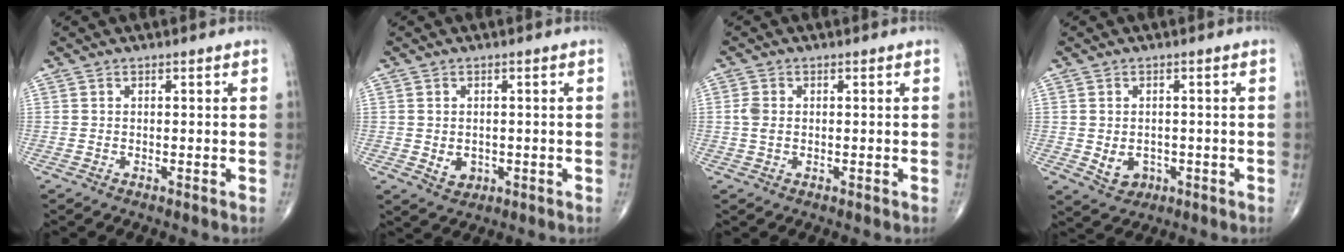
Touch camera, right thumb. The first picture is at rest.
{"total": 3.1, "force": [-0.4, 2.5, 1.9], "torque": [-0.021, -0.002, 0.003]}
{"total": 2.1, "force": [0.1, 1.4, 1.6], "torque": [-0.038, 0.001, 0.003]}
{"total": 4.4, "force": [-0.9, 3.5, 2.5], "torque": [-0.027, 0.002, -0.002]}